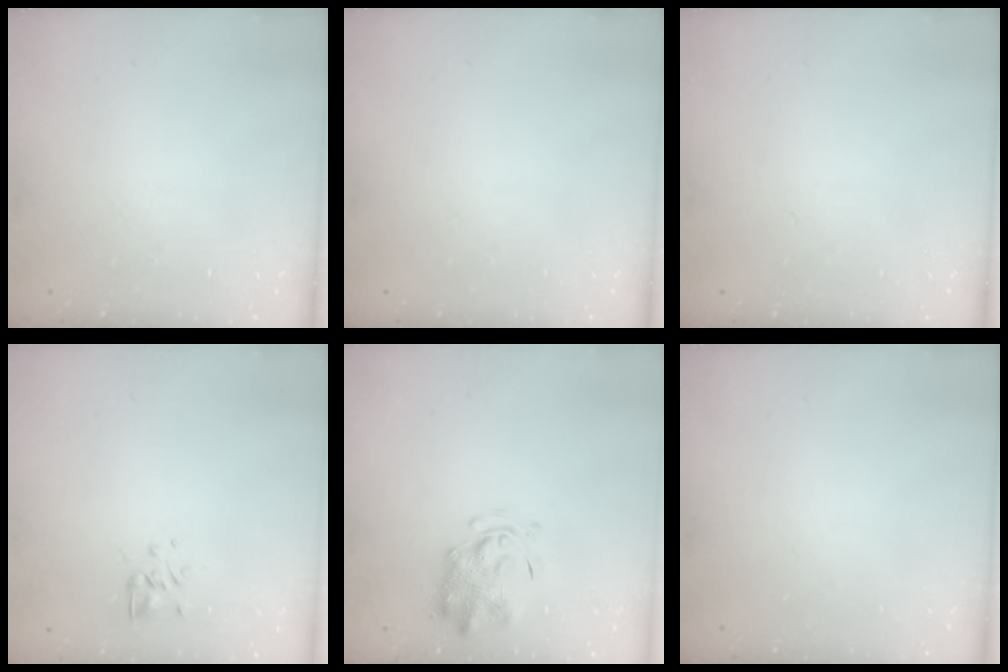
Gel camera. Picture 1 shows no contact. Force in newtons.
{"total": 0.0}
{"total": 0.0}
{"total": 2.5, "press": 2.3, "slide": 1.0}
{"total": 3.9, "press": 3.9, "slide": 0.6}
{"total": 0.0}